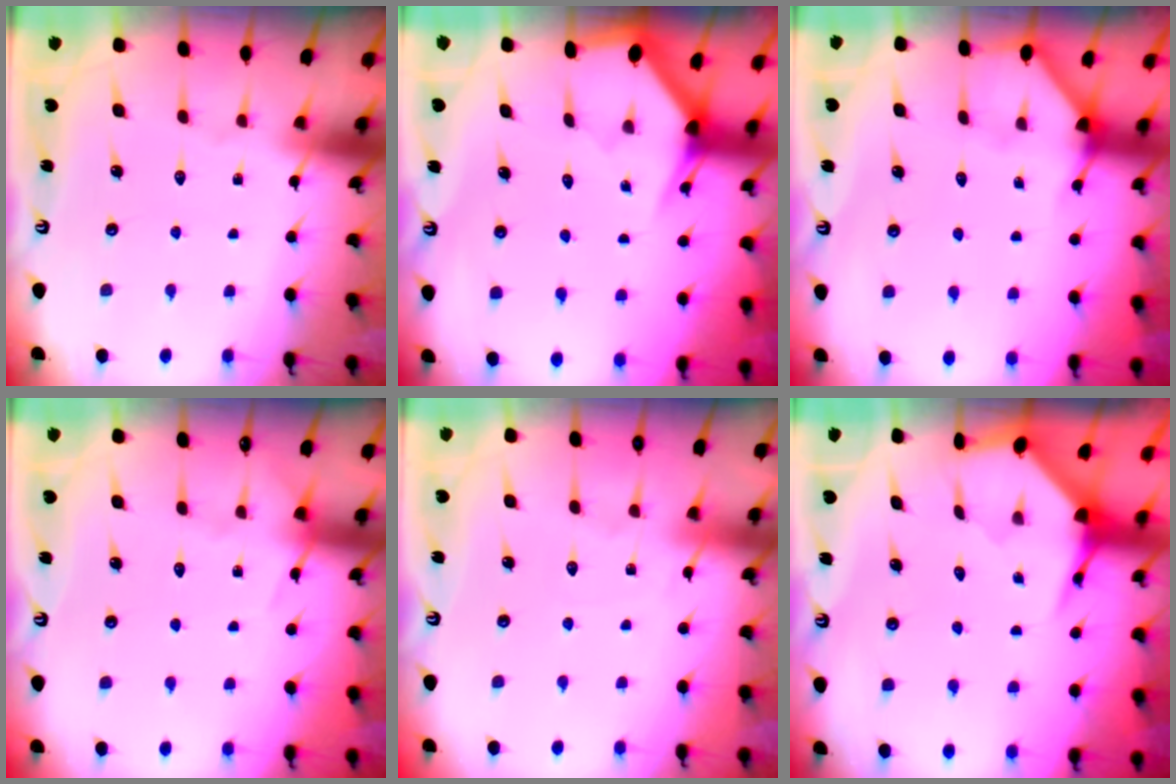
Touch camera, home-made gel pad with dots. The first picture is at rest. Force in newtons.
{"total": 3.0, "press": 3.0, "slide": 0.1}
{"total": 3.6, "press": 3.6, "slide": 0.4}
{"total": 4.3, "press": 4.3, "slide": 0.6}
{"total": 5.1, "press": 5.0, "slide": 0.6}
{"total": 4.0, "press": 3.9, "slide": 0.4}